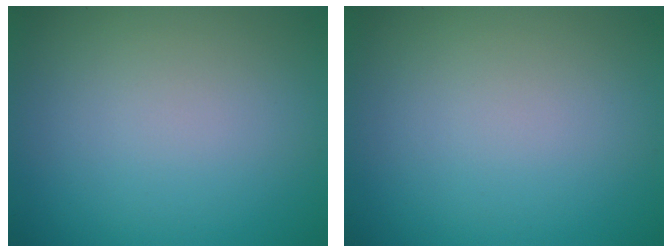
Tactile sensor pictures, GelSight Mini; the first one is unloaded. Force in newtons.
{"total": 0.0}